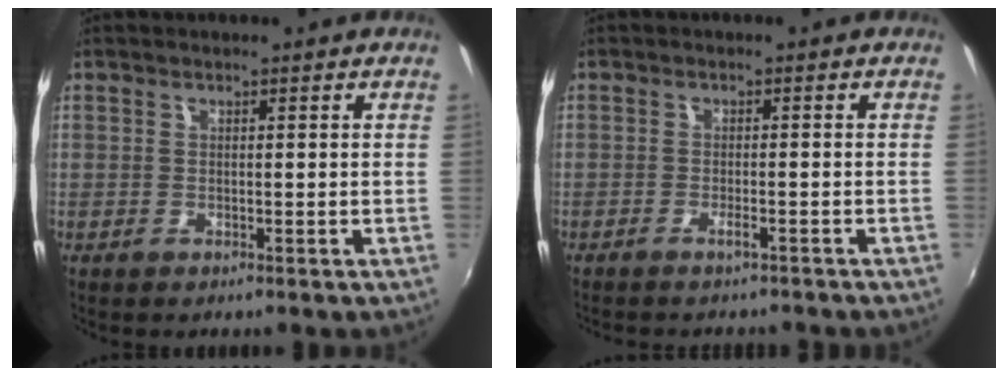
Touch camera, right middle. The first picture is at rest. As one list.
[{"total": 2.5, "force": [-2.2, 0.4, 1.0], "torque": [-0.028, -0.004, -0.037]}]